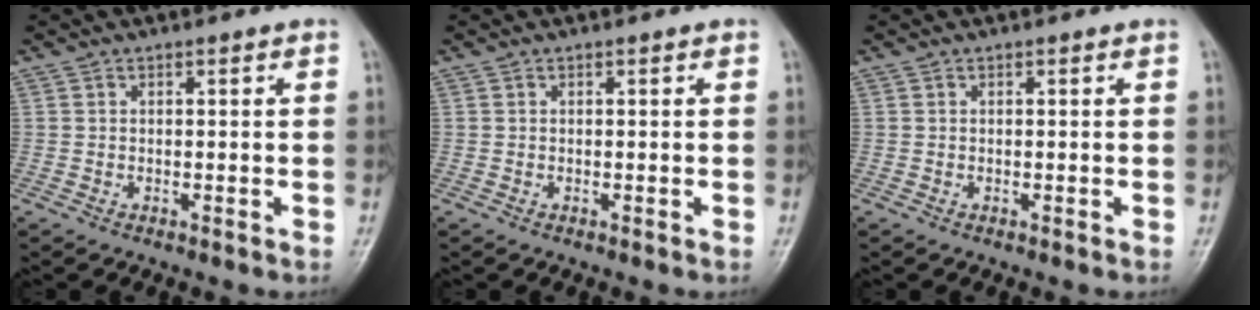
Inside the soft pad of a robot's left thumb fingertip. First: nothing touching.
{"total": 0.0}
{"total": 0.0}